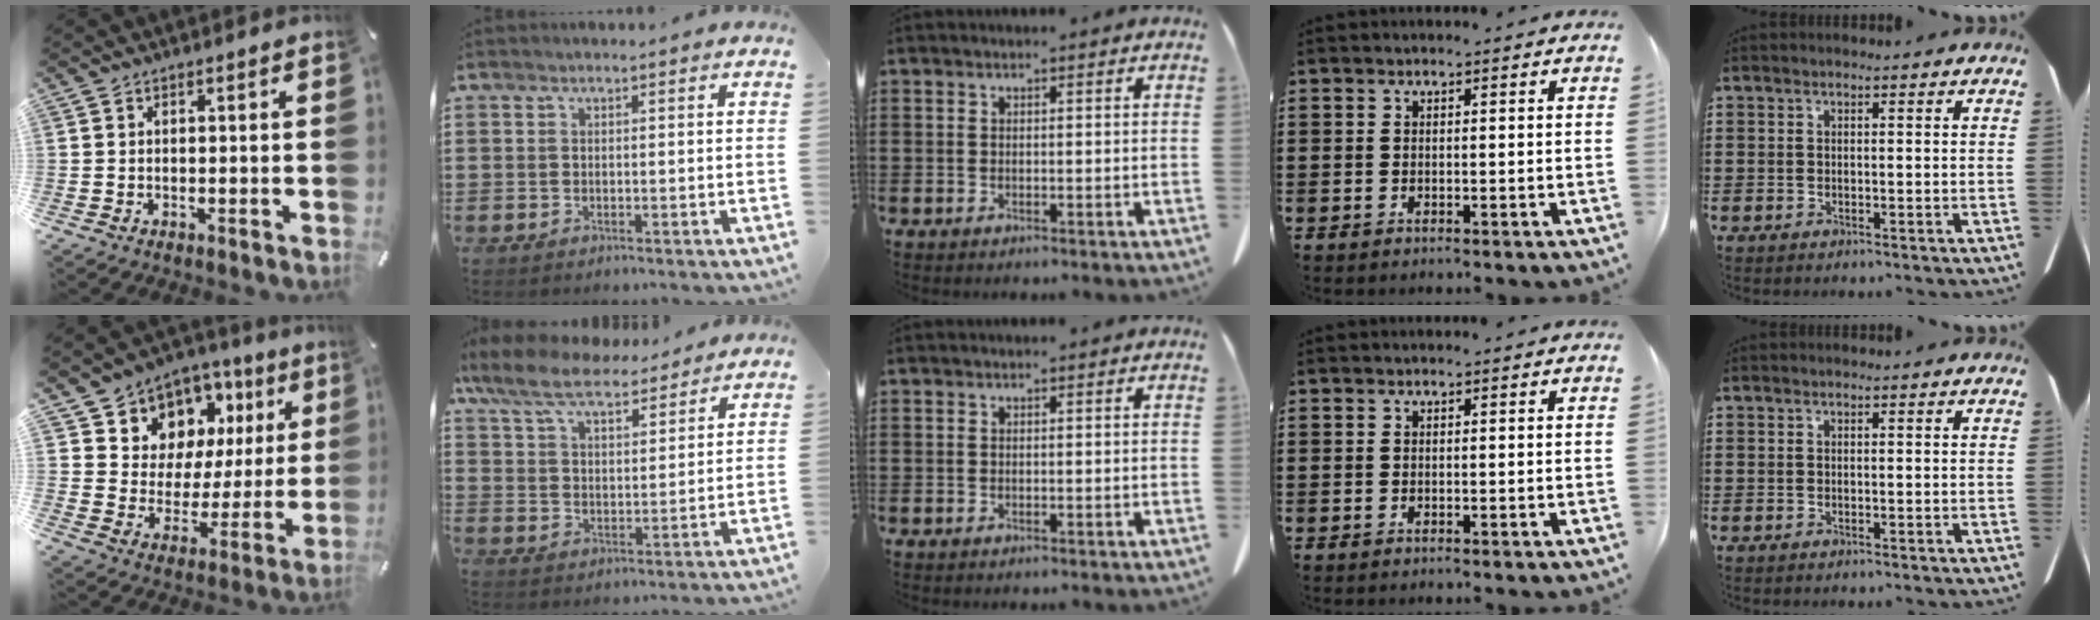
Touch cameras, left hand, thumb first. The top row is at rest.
{"thumb": {"total": 9.8, "force": [5.7, 7.9, 0.9], "torque": [-0.023, -0.064, 0.107]}, "index": {"total": 8.5, "force": [7.5, 1.9, 3.4], "torque": [-0.095, -0.026, 0.136]}}